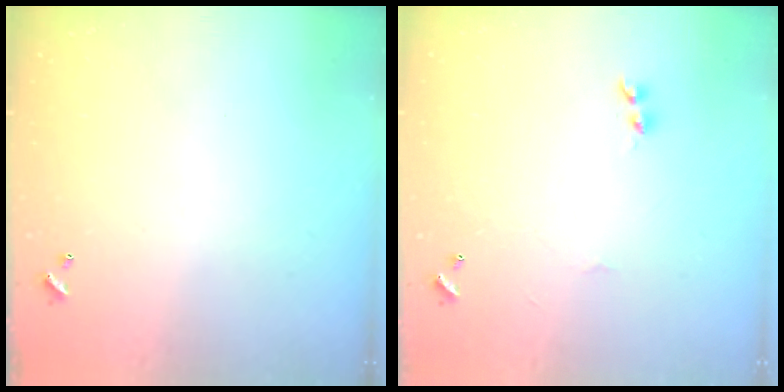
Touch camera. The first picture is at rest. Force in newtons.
{"total": 2.0, "press": 1.9, "slide": 0.6}